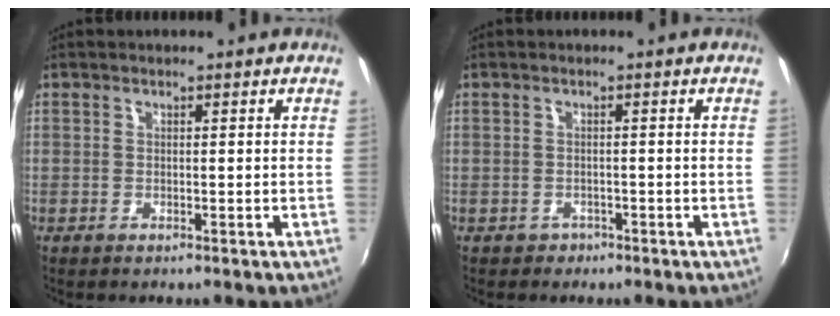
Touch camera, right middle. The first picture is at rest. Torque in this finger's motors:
{"motor_torque": [-0.02, 0.11, -0.04, -0.01]}